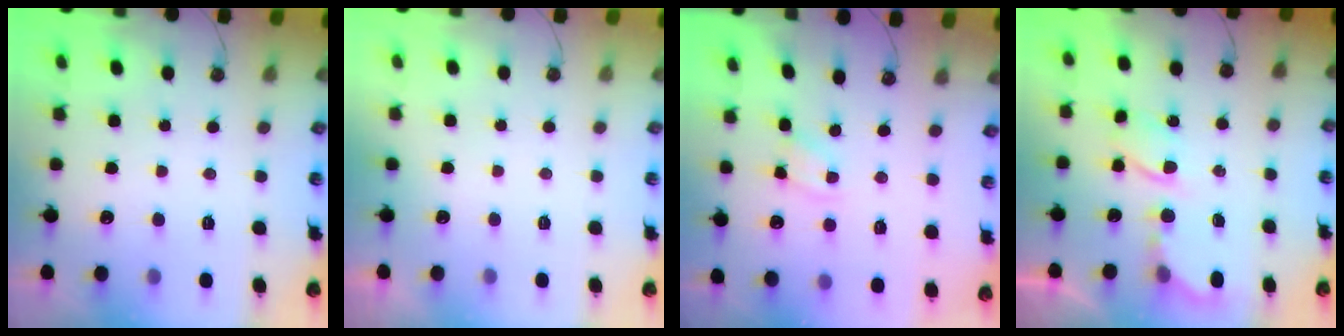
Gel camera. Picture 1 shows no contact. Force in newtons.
{"total": 0.0}
{"total": 1.8, "press": 1.8, "slide": 0.3}
{"total": 6.0, "press": 6.0, "slide": 0.2}